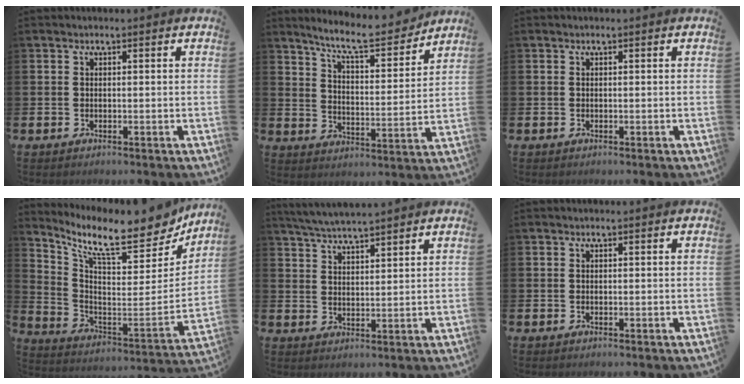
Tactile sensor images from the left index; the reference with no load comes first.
{"total": 9.0, "force": [8.2, 1.1, 3.5], "torque": [-0.085, -0.054, 0.141]}
{"total": 0.0}
{"total": 11.3, "force": [9.2, 3.1, 5.8], "torque": [-0.130, -0.075, 0.149]}
{"total": 4.7, "force": [4.6, -0.1, 0.8], "torque": [-0.037, -0.019, 0.084]}
{"total": 0.0}